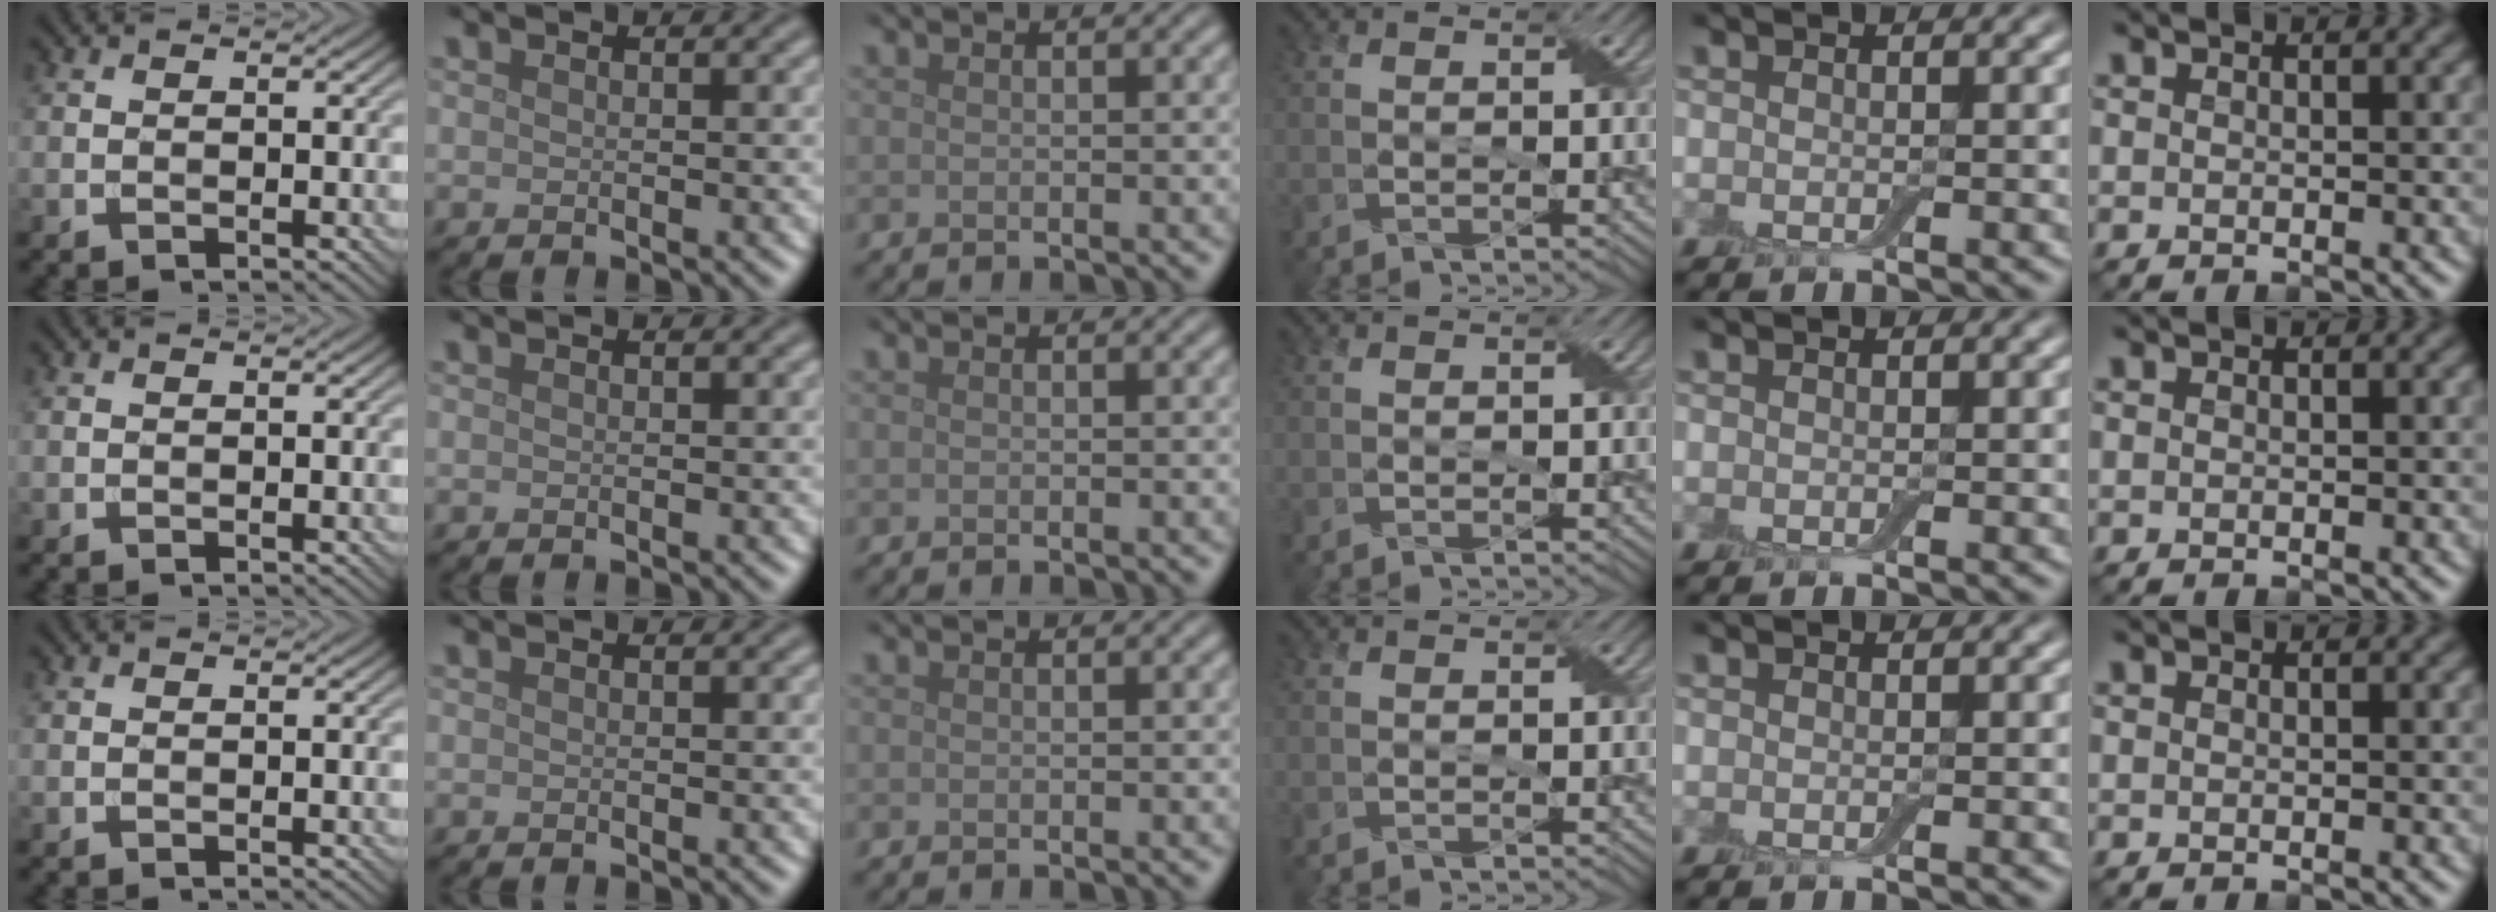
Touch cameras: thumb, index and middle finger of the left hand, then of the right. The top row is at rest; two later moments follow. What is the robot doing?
{"motion": "fold", "object": "cloth"}